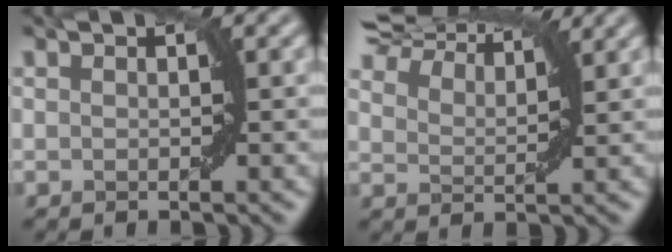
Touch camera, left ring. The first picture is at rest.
{"total": 9.9, "force": [8.8, 2.3, 3.8], "torque": [-0.090, 0.018, 0.125]}